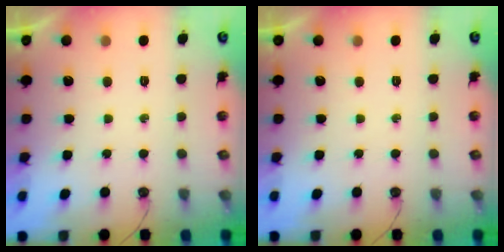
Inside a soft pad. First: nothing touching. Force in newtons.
{"total": 0.0}